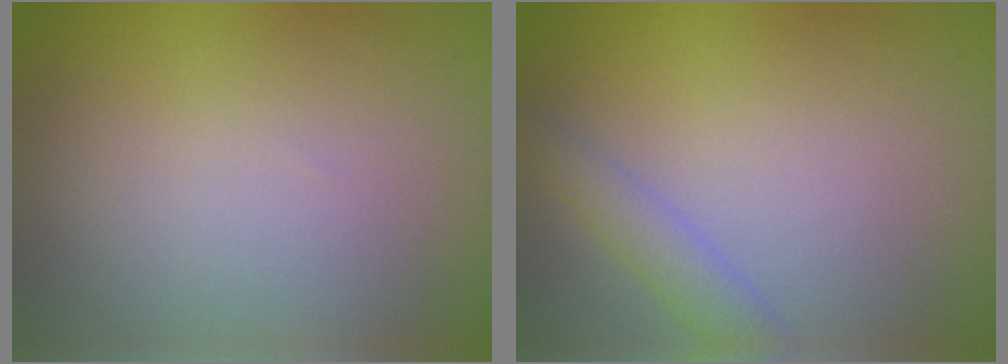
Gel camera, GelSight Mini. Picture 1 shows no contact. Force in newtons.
{"total": 2.1, "press": 2.1, "slide": 0.2}